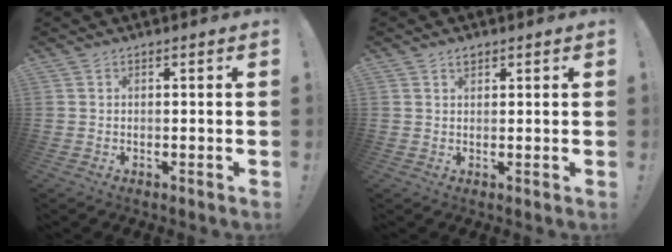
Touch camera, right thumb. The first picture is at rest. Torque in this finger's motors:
{"motor_torque": [-0.28, 0.35, 0.26, 0.06, -0.02]}